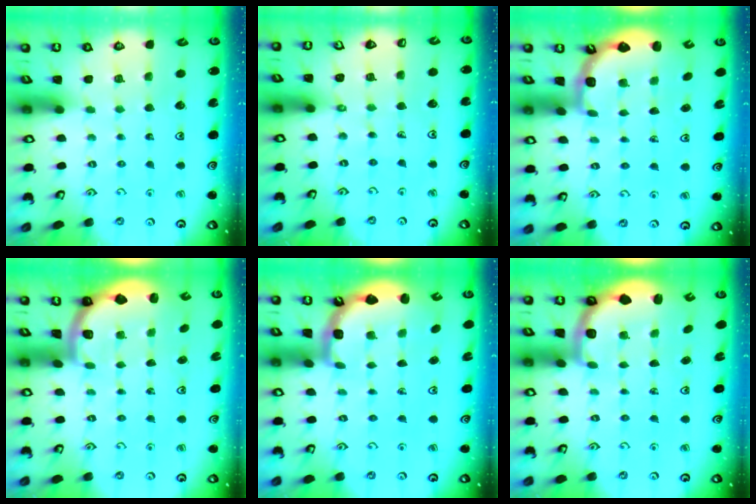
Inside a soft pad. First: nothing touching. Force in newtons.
{"total": 0.9, "press": 0.9, "slide": 0.1}
{"total": 2.5, "press": 2.1, "slide": 1.3}
{"total": 2.0, "press": 2.0, "slide": 0.5}
{"total": 4.1, "press": 3.6, "slide": 1.8}
{"total": 2.2, "press": 1.7, "slide": 1.4}